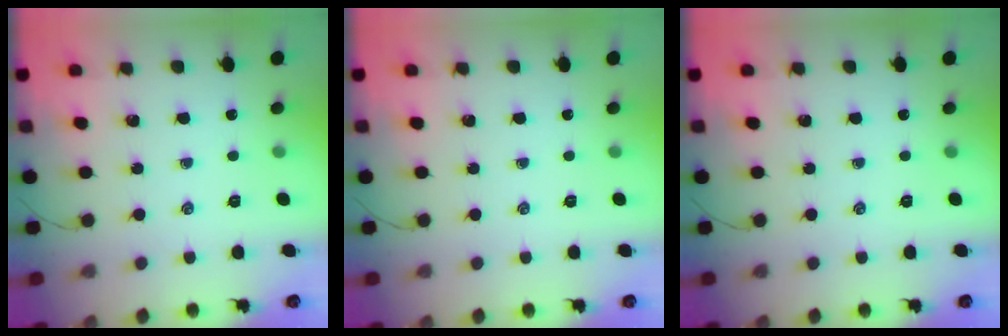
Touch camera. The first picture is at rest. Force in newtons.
{"total": 0.0}
{"total": 0.0}